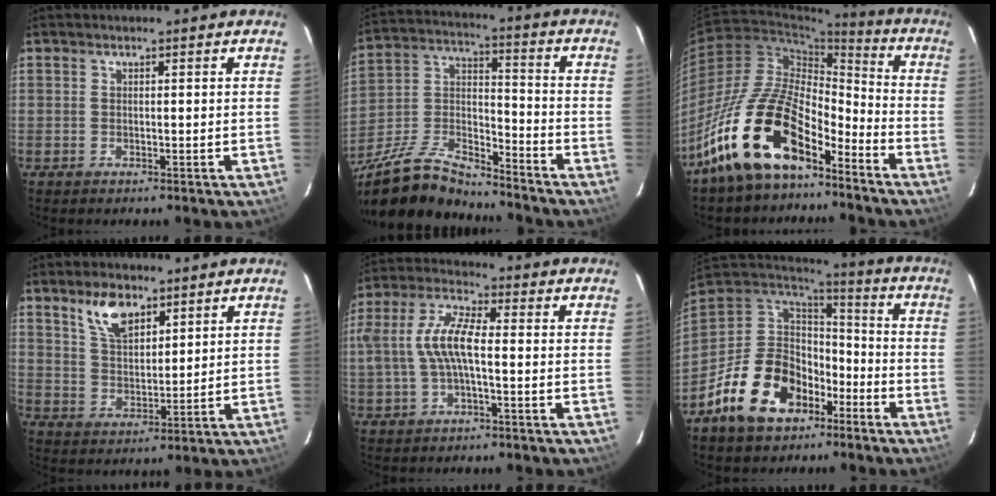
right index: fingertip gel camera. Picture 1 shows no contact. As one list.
[{"total": 18.9, "force": [-15.2, 5.7, 9.6], "torque": [-0.214, -0.004, -0.281]}, {"total": 18.5, "force": [-12.5, 7.7, 11.3], "torque": [-0.216, 0.017, -0.234]}, {"total": 8.1, "force": [5.2, 3.9, 4.9], "torque": [-0.086, 0.012, 0.102]}, {"total": 9.5, "force": [-0.9, 3.4, 8.8], "torque": [-0.187, 0.013, -0.015]}, {"total": 19.9, "force": [-10.8, 12.7, 10.9], "torque": [-0.245, 0.021, -0.172]}]